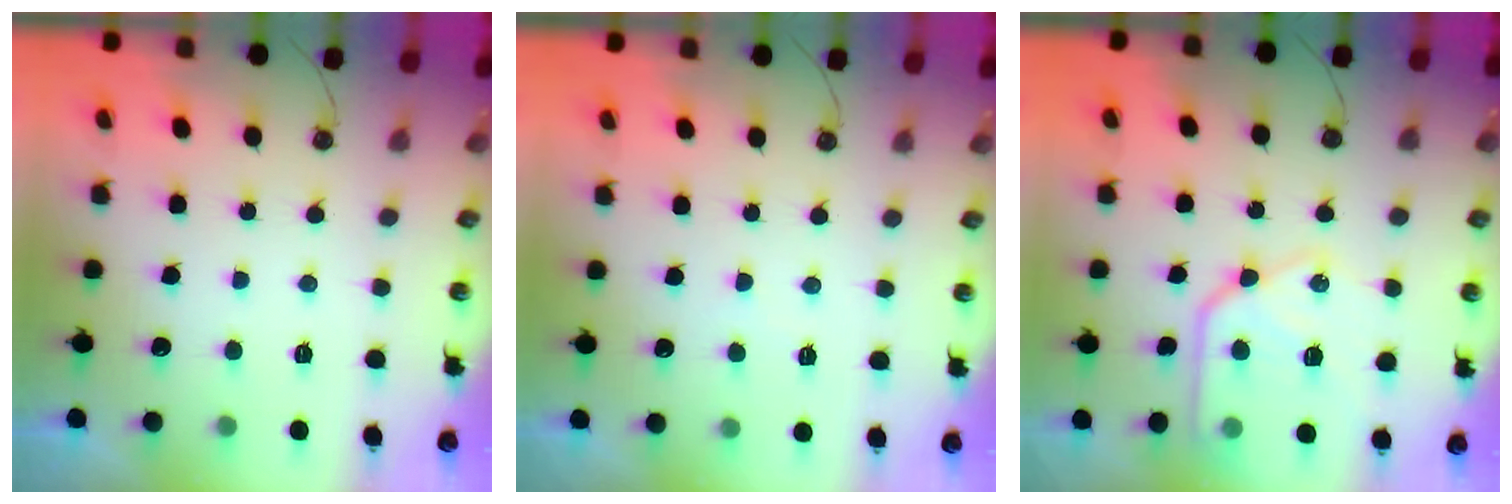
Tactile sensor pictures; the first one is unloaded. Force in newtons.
{"total": 1.5, "press": 1.5, "slide": 0.4}
{"total": 16.4, "press": 16.4, "slide": 1.2}